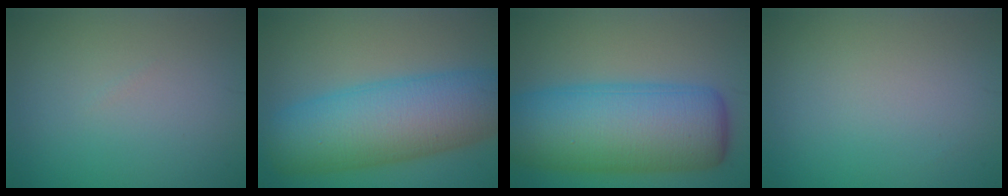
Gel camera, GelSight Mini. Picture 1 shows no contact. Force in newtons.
{"total": 10.1, "press": 10.1, "slide": 0.3}
{"total": 12.2, "press": 12.2, "slide": 0.3}
{"total": 0.0}